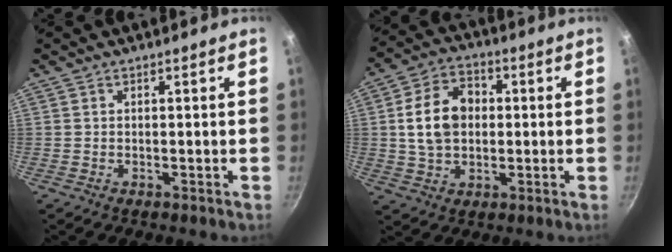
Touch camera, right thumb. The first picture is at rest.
{"total": 11.9, "force": [1.0, 8.6, 8.2], "torque": [-0.122, 0.018, 0.010]}